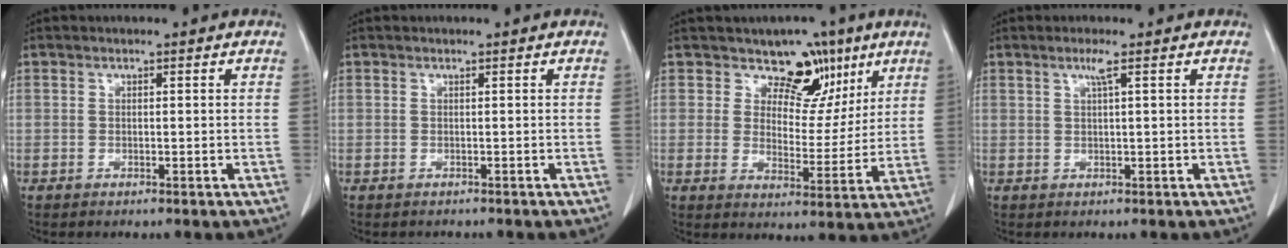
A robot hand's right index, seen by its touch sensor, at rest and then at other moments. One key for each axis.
{"total": 0.0}
{"total": 7.7, "fx": 5.3, "fy": 5.0, "fz": 2.6, "tx": -0.014, "ty": -0.003, "tz": 0.078}
{"total": 1.7, "fx": 0.9, "fy": -0.4, "fz": 1.5, "tx": -0.031, "ty": 0.003, "tz": 0.019}